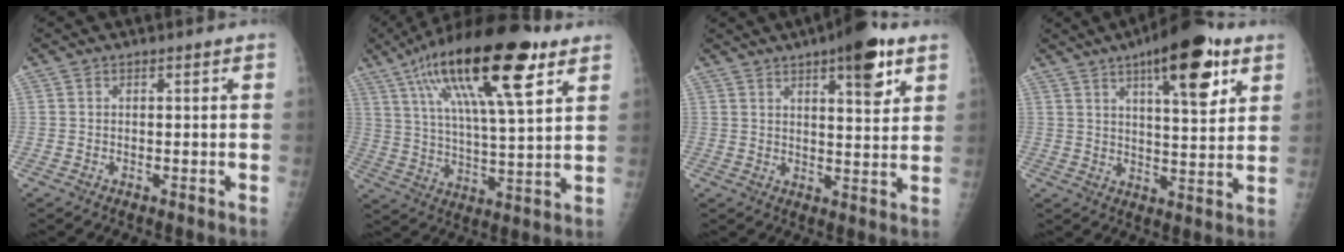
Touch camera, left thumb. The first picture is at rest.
{"total": 22.9, "force": [11.4, 6.4, 18.8], "torque": [-0.314, -0.017, 0.191]}
{"total": 10.8, "force": [6.0, 3.3, 8.3], "torque": [-0.095, -0.026, 0.081]}
{"total": 15.3, "force": [8.0, 4.9, 12.1], "torque": [-0.149, -0.031, 0.114]}